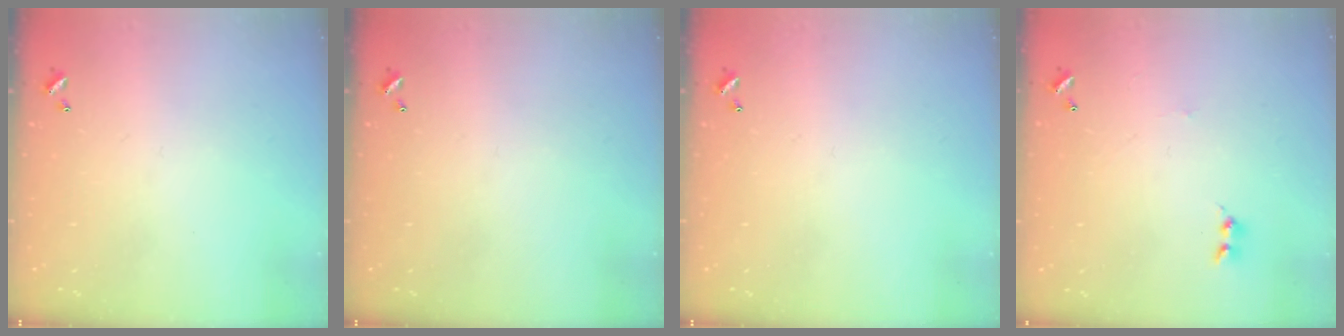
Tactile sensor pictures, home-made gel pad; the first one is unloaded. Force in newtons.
{"total": 0.0}
{"total": 0.0}
{"total": 0.0}